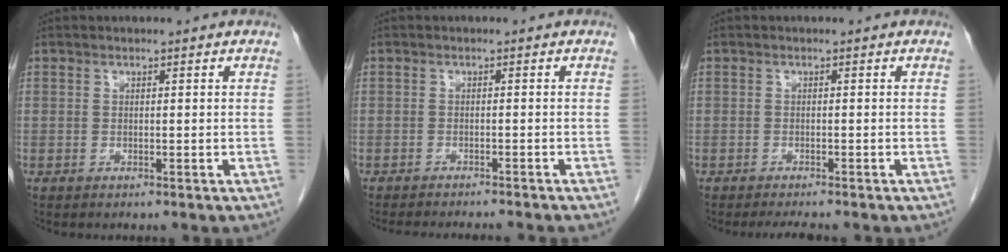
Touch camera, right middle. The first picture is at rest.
{"total": 8.5, "force": [-7.8, 0.3, 3.3], "torque": [-0.030, -0.014, -0.100]}
{"total": 2.9, "force": [-2.5, 0.2, 1.4], "torque": [-0.022, -0.008, -0.034]}